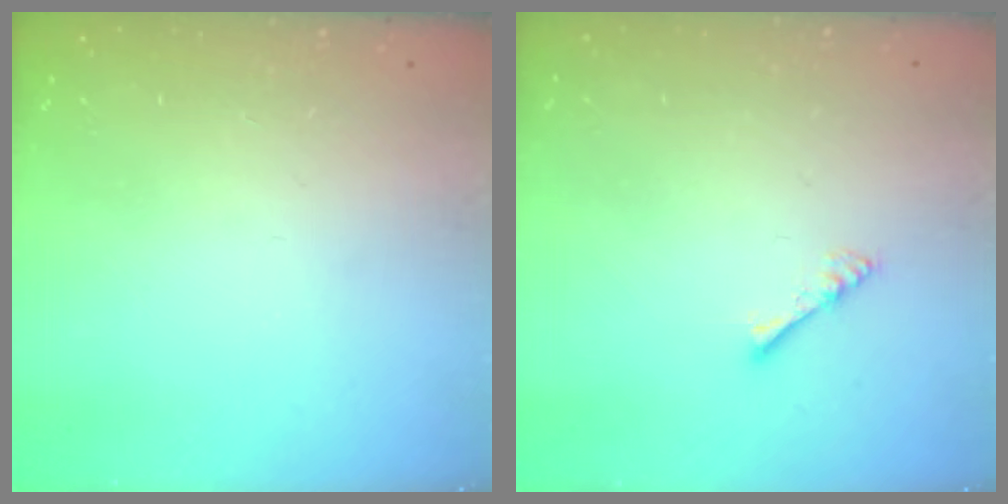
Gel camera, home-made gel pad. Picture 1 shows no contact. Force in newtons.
{"total": 4.0, "press": 3.9, "slide": 0.6}